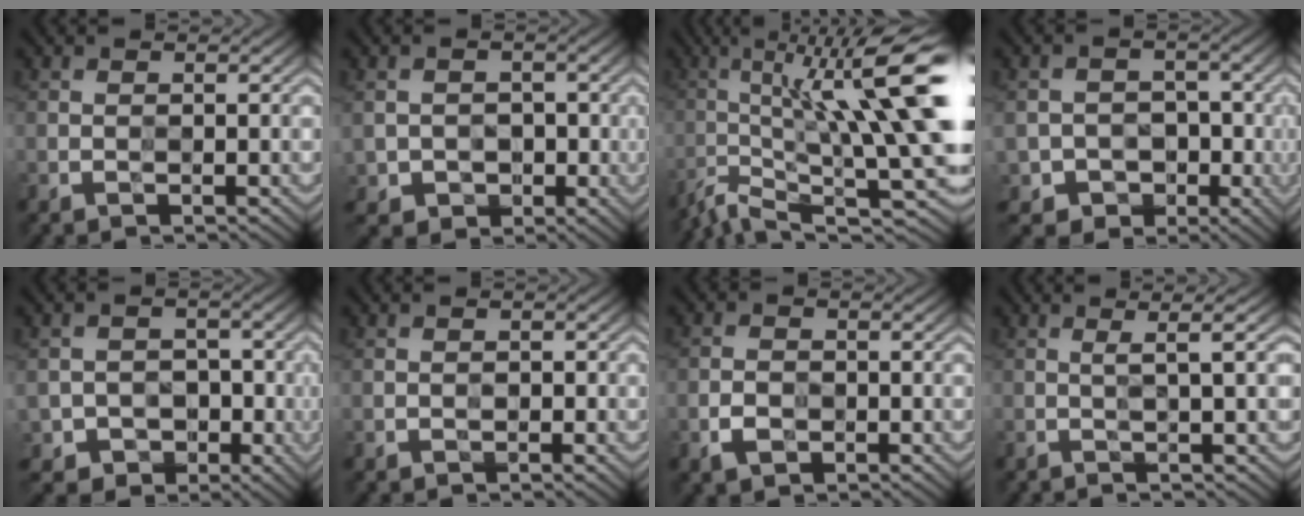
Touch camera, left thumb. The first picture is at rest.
{"total": 3.8, "force": [-1.0, 3.5, 0.9], "torque": [-0.022, -0.004, -0.020]}
{"total": 15.8, "force": [-2.3, 3.0, 15.4], "torque": [-0.241, -0.004, -0.033]}
{"total": 6.2, "force": [-2.5, 5.4, 1.5], "torque": [-0.022, -0.008, -0.056]}
{"total": 5.3, "force": [-2.3, 4.6, 1.3], "torque": [-0.017, -0.004, -0.047]}
{"total": 0.7, "force": [-0.4, 0.5, 0.3], "torque": [-0.002, -0.002, -0.007]}
{"total": 2.5, "force": [-1.2, 1.7, 1.4], "torque": [-0.027, 0.001, -0.027]}
{"total": 3.7, "force": [0.6, 0.3, 3.7], "torque": [-0.055, 0.013, 0.002]}